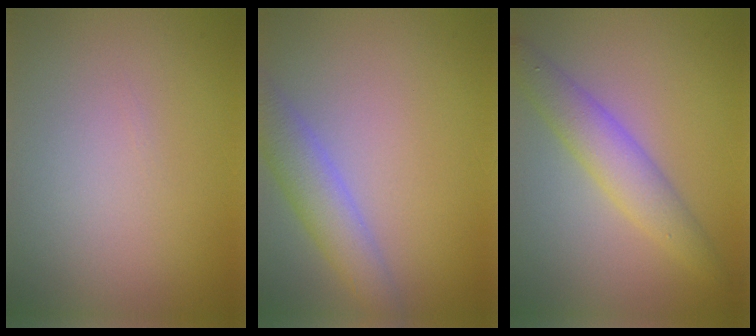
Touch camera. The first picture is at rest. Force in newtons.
{"total": 3.9, "press": 3.9, "slide": 0.1}
{"total": 3.7, "press": 3.7, "slide": 0.1}